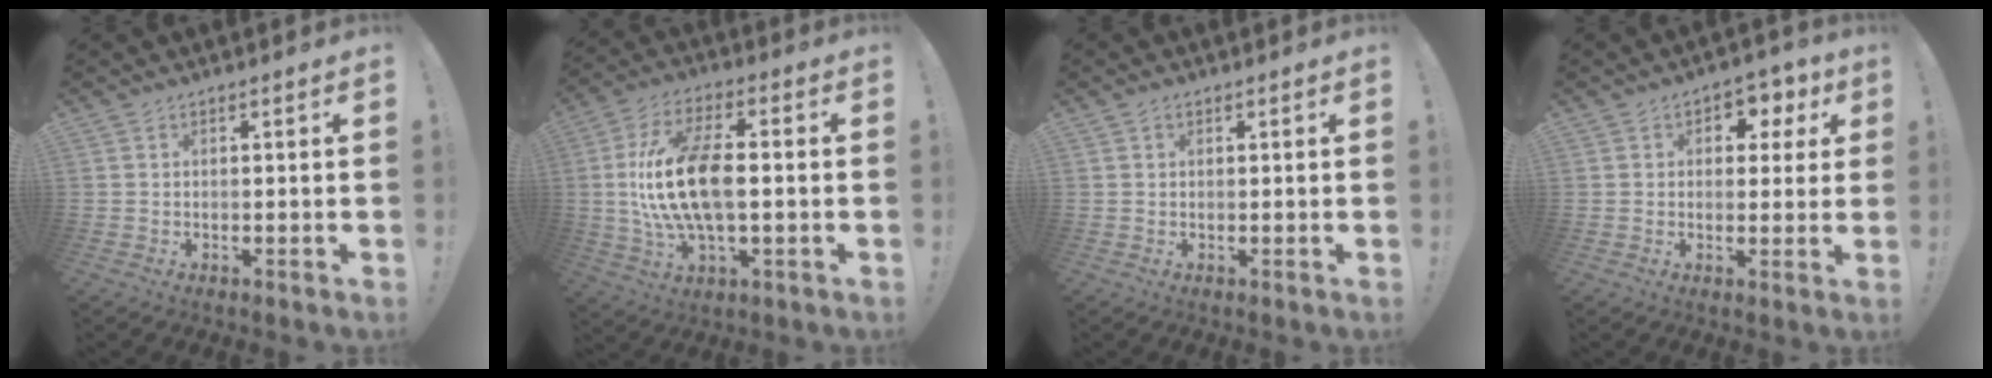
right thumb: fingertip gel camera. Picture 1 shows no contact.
{"total": 18.5, "force": [0.2, 8.7, 16.4], "torque": [-0.309, -0.001, 0.004]}
{"total": 0.8, "force": [0.5, 0.6, 0.3], "torque": [0.000, 0.000, 0.008]}
{"total": 4.8, "force": [1.6, 4.1, 1.9], "torque": [-0.006, -0.012, 0.025]}